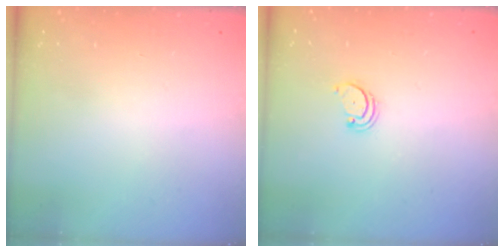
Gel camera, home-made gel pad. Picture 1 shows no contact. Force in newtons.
{"total": 2.4, "press": 2.3, "slide": 0.5}